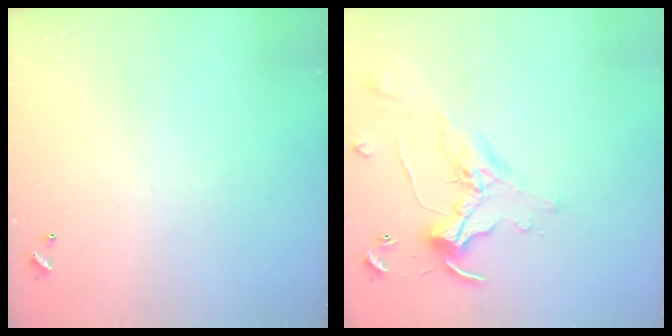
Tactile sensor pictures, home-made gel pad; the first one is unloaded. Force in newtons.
{"total": 0.7, "press": 0.5, "slide": 0.4}